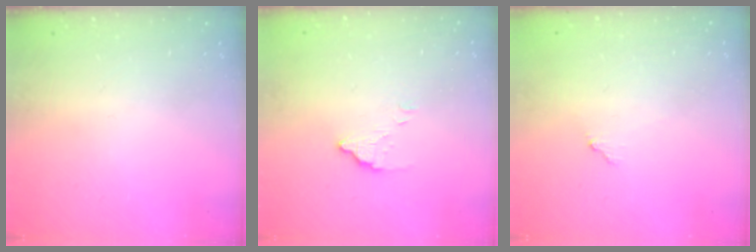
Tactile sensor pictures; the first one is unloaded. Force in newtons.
{"total": 2.4, "press": 2.4, "slide": 0.0}
{"total": 4.8, "press": 4.7, "slide": 0.2}